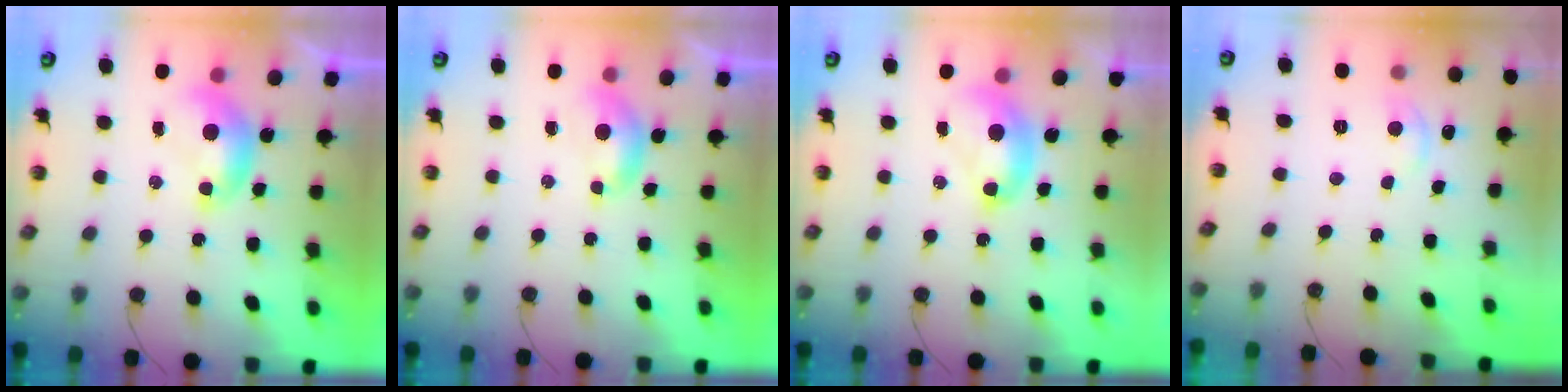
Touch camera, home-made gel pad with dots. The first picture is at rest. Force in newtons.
{"total": 1.7, "press": 1.6, "slide": 0.4}
{"total": 2.7, "press": 2.7, "slide": 0.1}
{"total": 1.5, "press": 1.2, "slide": 1.0}